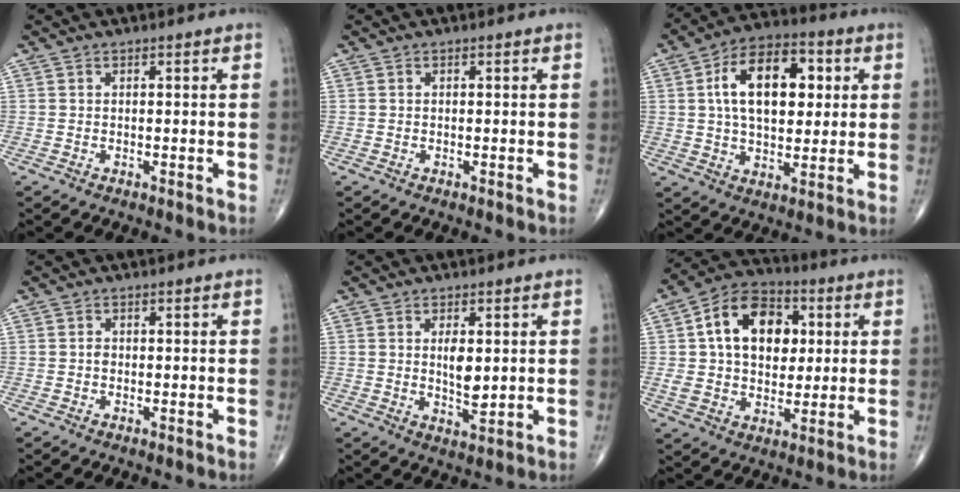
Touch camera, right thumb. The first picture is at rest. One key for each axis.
{"total": 0.0}
{"total": 16.7, "fx": 3.5, "fy": 9.7, "fz": 13.1, "tx": -0.188, "ty": 0.010, "tz": 0.055}
{"total": 0.9, "fx": -0.1, "fy": 0.8, "fz": 0.5, "tx": -0.003, "ty": 0.003, "tz": -0.003}
{"total": 5.1, "fx": 0.8, "fy": 2.2, "fz": 4.6, "tx": -0.068, "ty": -0.012, "tz": 0.018}
{"total": 17.4, "fx": 3.8, "fy": 11.7, "fz": 12.3, "tx": -0.172, "ty": 0.009, "tz": 0.061}